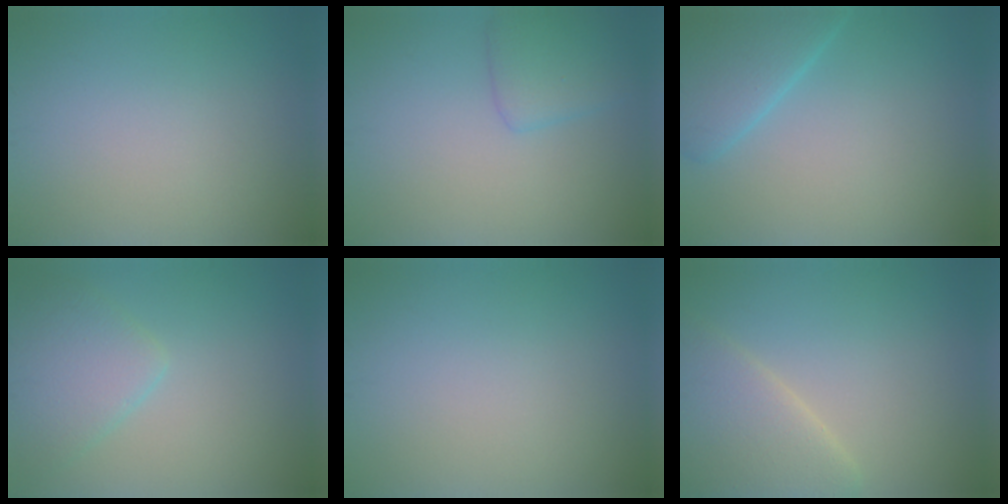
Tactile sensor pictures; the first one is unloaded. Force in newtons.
{"total": 2.7, "press": 2.7, "slide": 0.1}
{"total": 4.6, "press": 4.6, "slide": 0.3}
{"total": 3.8, "press": 3.8, "slide": 0.3}
{"total": 0.0}
{"total": 5.8, "press": 5.7, "slide": 0.5}